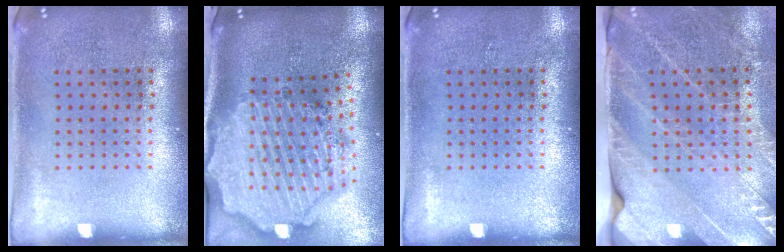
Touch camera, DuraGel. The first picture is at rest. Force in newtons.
{"total": 3.9, "press": 3.2, "slide": 2.3}
{"total": 0.0}
{"total": 3.3, "press": 2.9, "slide": 1.6}